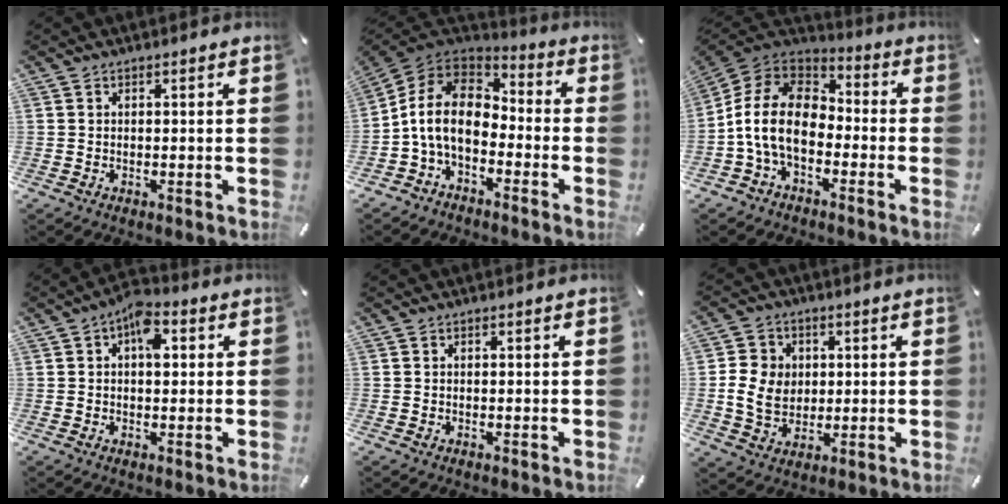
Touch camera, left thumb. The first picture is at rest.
{"total": 12.1, "force": [-3.7, 8.2, 8.2], "torque": [-0.184, 0.025, -0.075]}
{"total": 14.5, "force": [-5.0, 9.4, 9.9], "torque": [-0.210, 0.035, -0.096]}
{"total": 6.2, "force": [1.3, 3.7, 4.9], "torque": [-0.057, -0.002, 0.015]}
{"total": 0.0}
{"total": 8.6, "force": [0.2, 7.6, 3.9], "torque": [-0.083, 0.008, 0.001]}